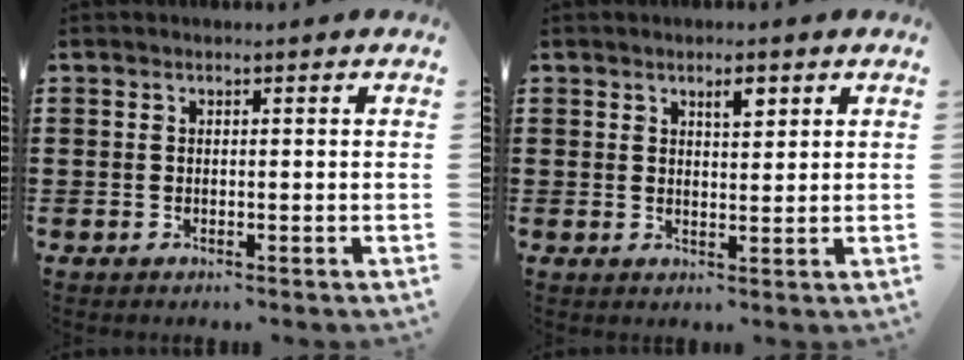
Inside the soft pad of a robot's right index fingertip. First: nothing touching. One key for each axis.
{"total": 2.7, "fx": 1.6, "fy": 0.9, "fz": 2.0, "tx": -0.034, "ty": 0.003, "tz": 0.026}